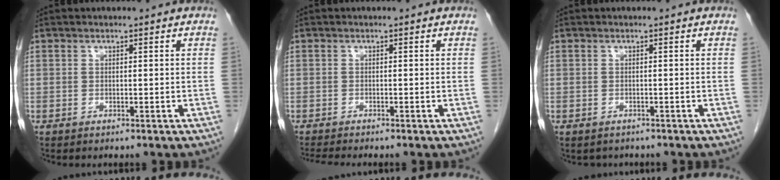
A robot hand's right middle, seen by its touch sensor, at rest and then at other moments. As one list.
[{"total": 2.4, "force": [-2.2, -0.5, 0.8], "torque": [-0.016, -0.009, -0.041]}, {"total": 1.6, "force": [-1.3, 0.9, 0.1], "torque": [-0.005, 0.001, -0.017]}]